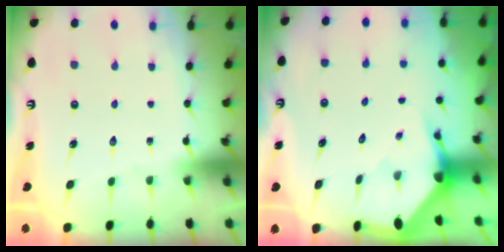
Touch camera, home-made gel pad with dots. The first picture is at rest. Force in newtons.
{"total": 2.9, "press": 2.9, "slide": 0.2}